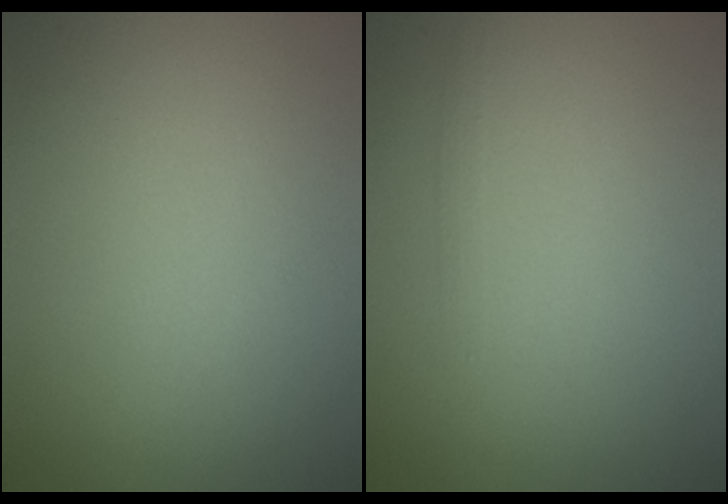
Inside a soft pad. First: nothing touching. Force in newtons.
{"total": 0.6, "press": 0.6, "slide": 0.1}